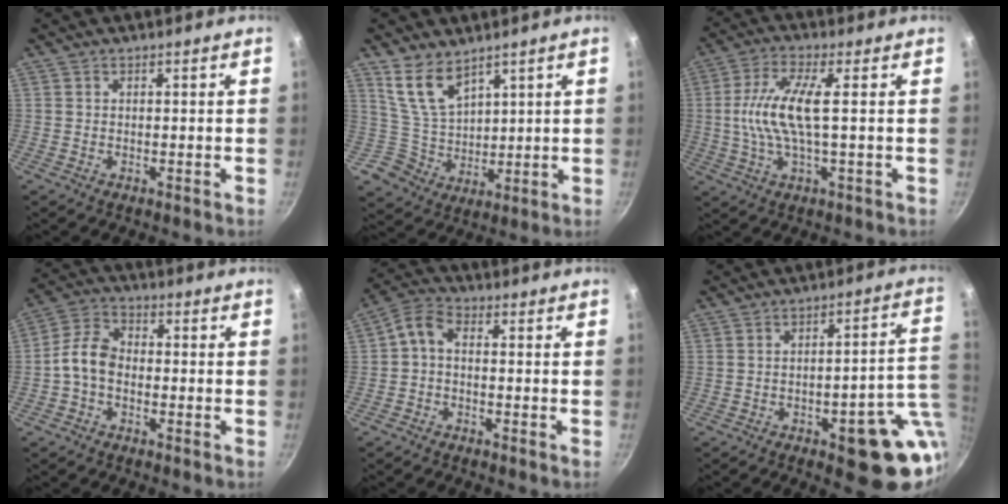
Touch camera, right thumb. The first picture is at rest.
{"total": 8.4, "force": [5.6, 5.4, 3.3], "torque": [-0.039, -0.042, 0.123]}
{"total": 10.0, "force": [0.4, 2.6, 9.7], "torque": [-0.210, 0.009, 0.006]}
{"total": 6.9, "force": [-1.6, 4.5, 4.9], "torque": [-0.092, 0.033, -0.046]}
{"total": 3.4, "force": [-0.9, 2.4, 2.2], "torque": [-0.052, 0.024, -0.027]}
{"total": 16.2, "force": [-4.5, 5.8, 14.5], "torque": [-0.127, 0.025, -0.053]}